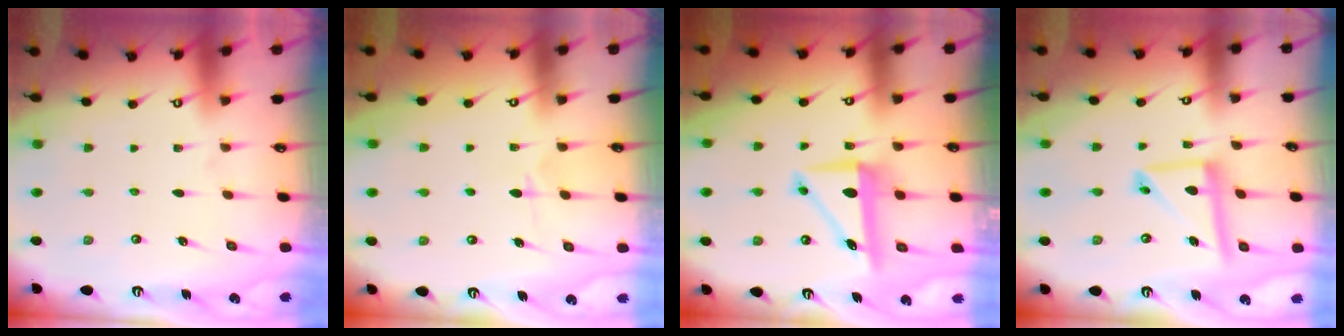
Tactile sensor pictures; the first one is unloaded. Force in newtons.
{"total": 5.5, "press": 5.4, "slide": 0.6}
{"total": 7.4, "press": 7.0, "slide": 2.2}
{"total": 12.4, "press": 12.4, "slide": 1.3}